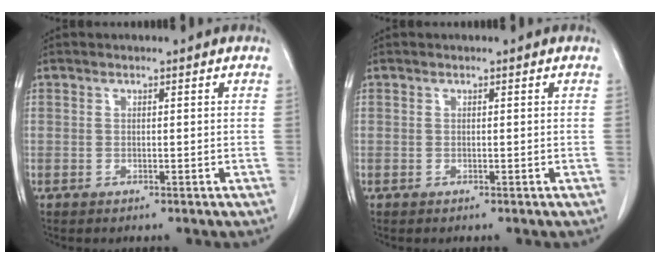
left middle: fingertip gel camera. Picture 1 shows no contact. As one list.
[{"total": 0.0}]